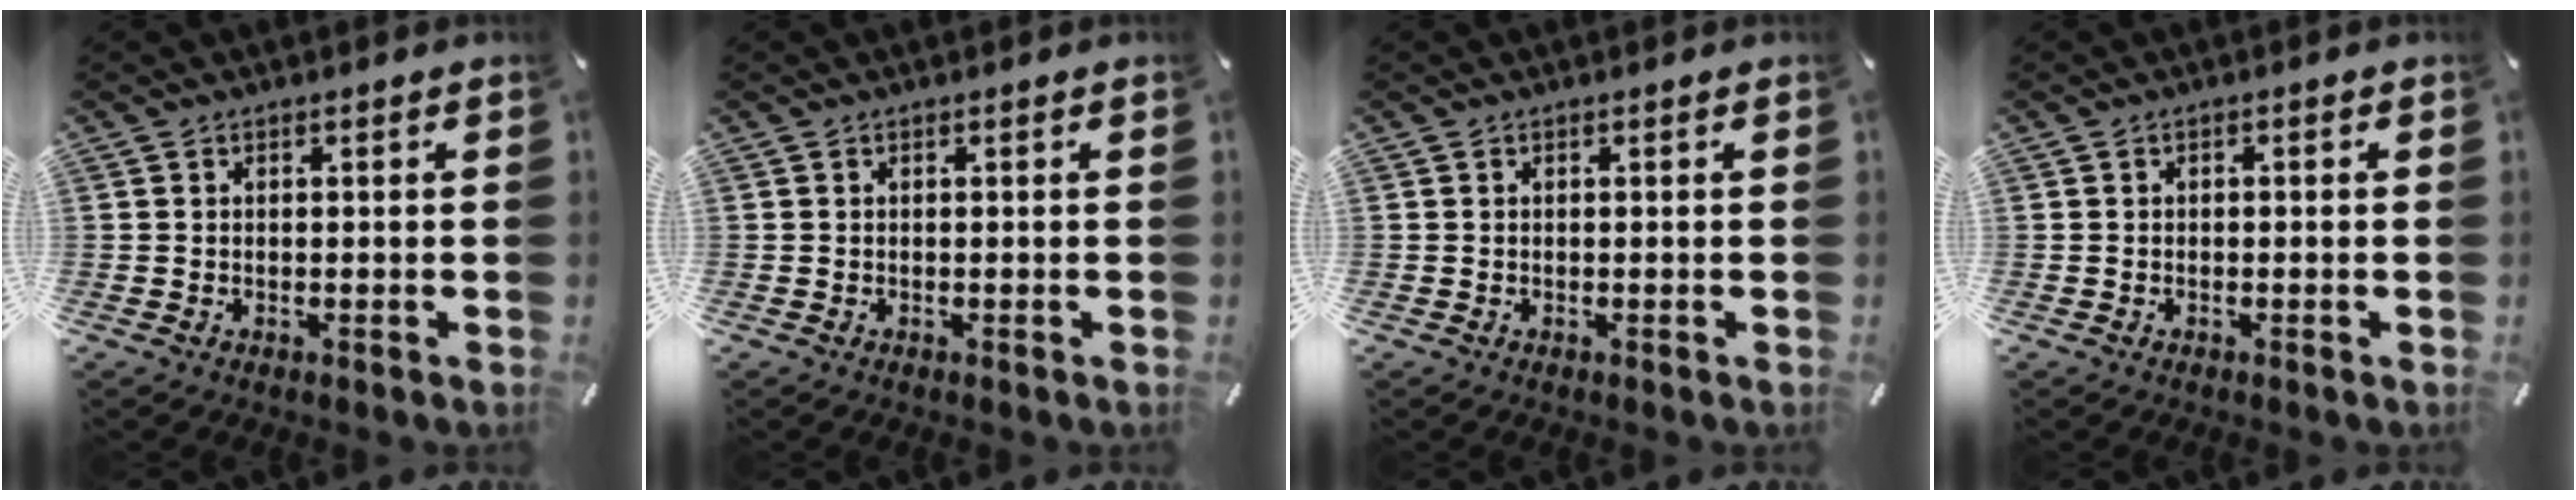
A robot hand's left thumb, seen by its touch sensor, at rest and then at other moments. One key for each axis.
{"total": 0.0}
{"total": 0.0}
{"total": 0.5, "fx": -0.2, "fy": 0.3, "fz": 0.4, "tx": -0.006, "ty": 0.001, "tz": -0.005}